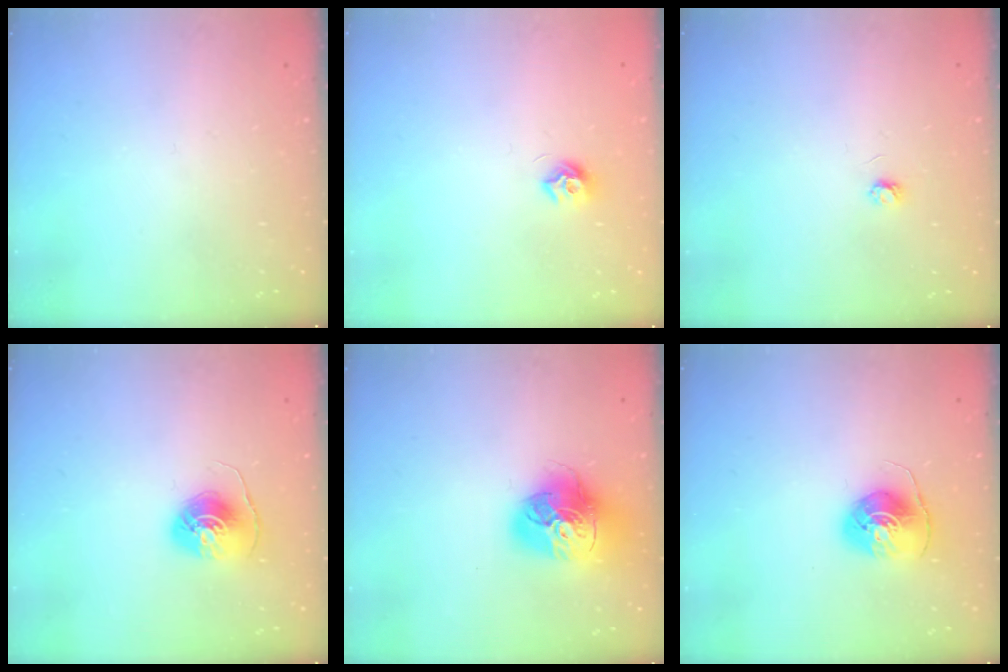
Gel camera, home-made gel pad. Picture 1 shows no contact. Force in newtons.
{"total": 7.6, "press": 7.6, "slide": 0.8}
{"total": 2.9, "press": 2.9, "slide": 0.3}
{"total": 7.8, "press": 7.8, "slide": 0.3}
{"total": 16.7, "press": 16.6, "slide": 1.9}
{"total": 8.3, "press": 8.3, "slide": 0.4}